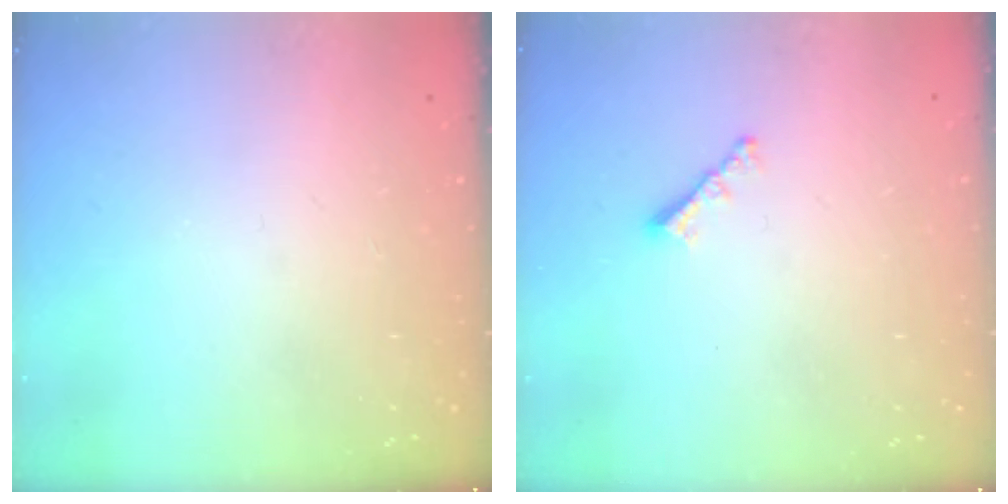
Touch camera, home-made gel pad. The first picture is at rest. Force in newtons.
{"total": 2.4, "press": 2.4, "slide": 0.5}